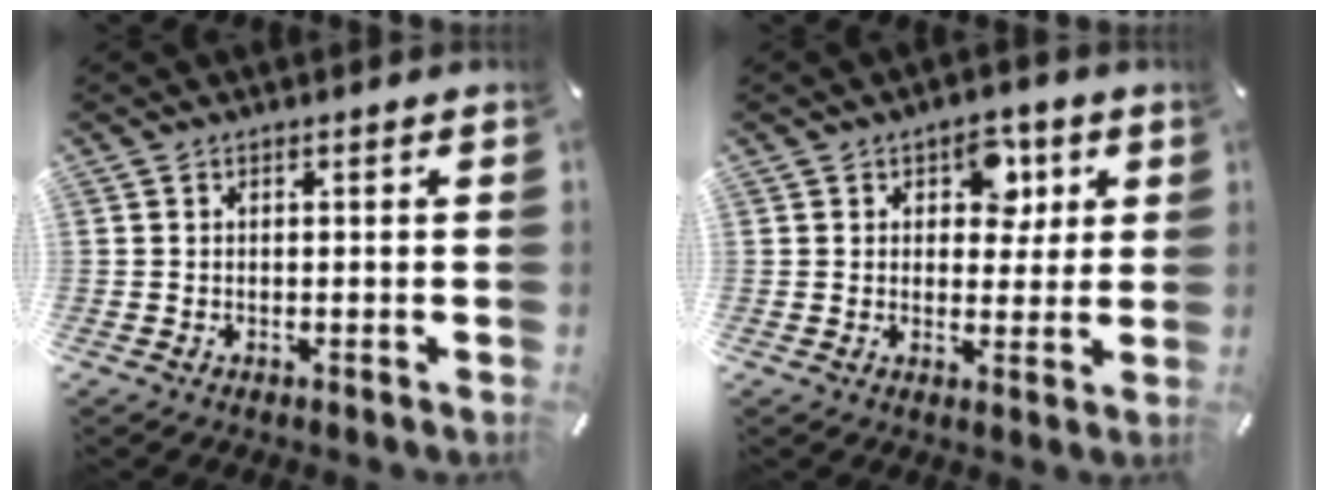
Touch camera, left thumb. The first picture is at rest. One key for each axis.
{"total": 7.7, "fx": 2.8, "fy": 5.6, "fz": 4.5, "tx": -0.039, "ty": -0.008, "tz": 0.039}